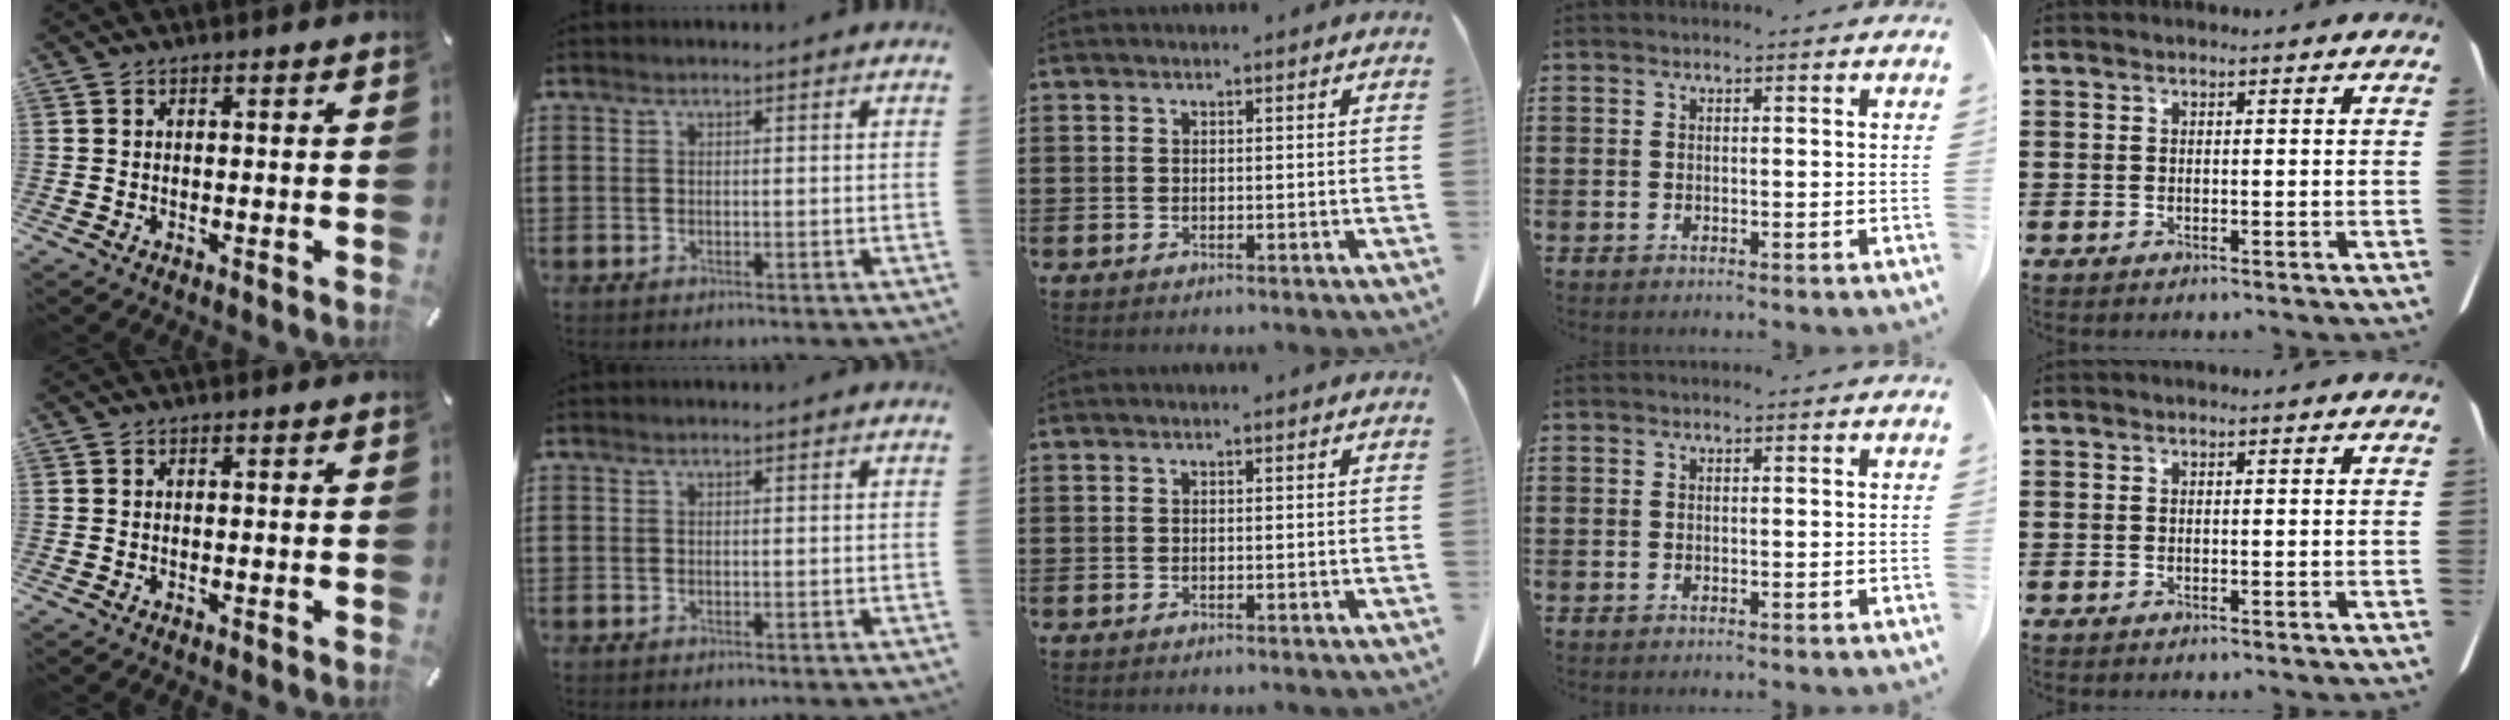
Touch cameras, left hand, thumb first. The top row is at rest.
{}